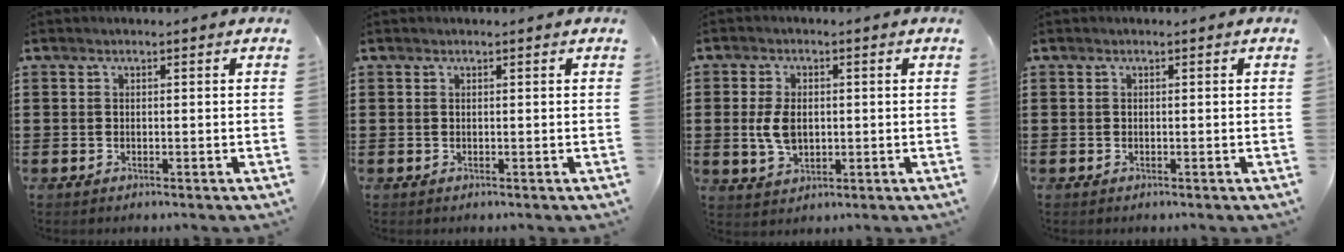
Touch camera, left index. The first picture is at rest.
{"total": 0.0}
{"total": 5.1, "force": [0.1, 3.2, 4.0], "torque": [-0.102, 0.002, -0.004]}
{"total": 0.0}